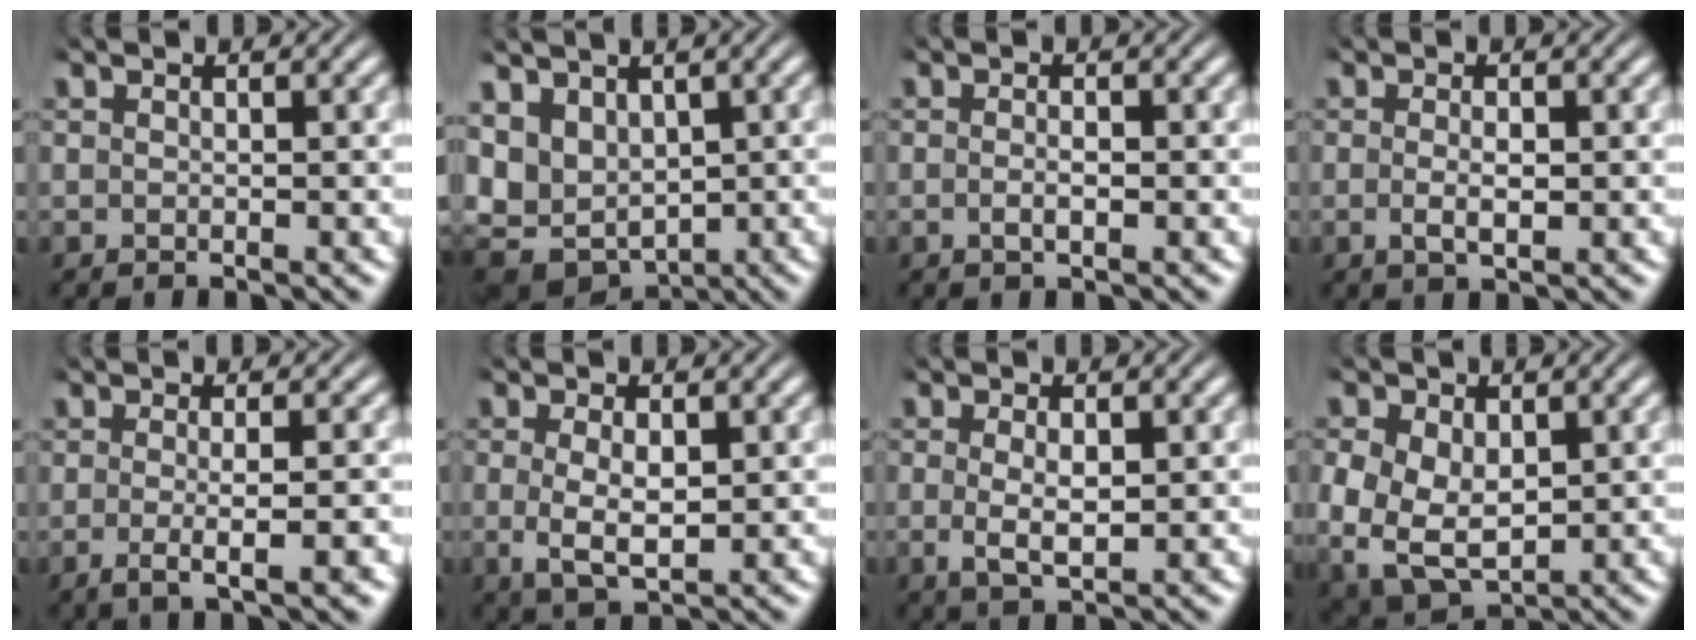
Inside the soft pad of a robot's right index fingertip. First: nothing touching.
{"total": 8.6, "force": [-0.3, 7.1, 4.8], "torque": [-0.122, -0.039, 0.008]}
{"total": 1.2, "force": [-0.6, 0.4, 0.9], "torque": [-0.021, -0.002, -0.010]}
{"total": 1.8, "force": [-0.5, 0.6, 1.6], "torque": [-0.032, -0.007, -0.006]}
{"total": 2.8, "force": [-1.0, 0.1, 2.6], "torque": [-0.050, -0.006, -0.013]}
{"total": 3.9, "force": [-0.2, 2.1, 3.3], "torque": [-0.065, -0.018, 0.010]}
{"total": 2.9, "force": [-0.2, 1.3, 2.6], "torque": [-0.053, -0.016, 0.009]}
{"total": 10.0, "force": [-1.6, 8.5, 5.0], "torque": [-0.135, -0.052, -0.007]}